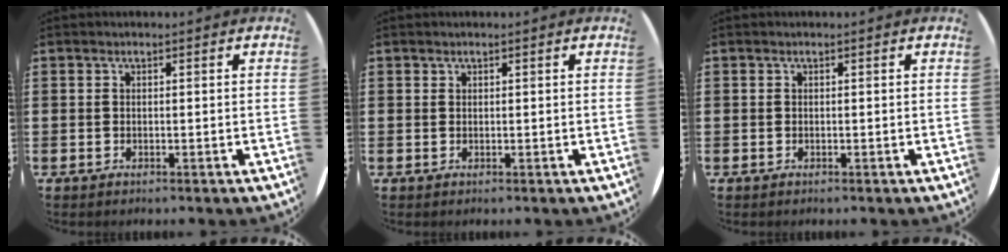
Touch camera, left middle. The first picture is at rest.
{"total": 0.0}
{"total": 0.0}